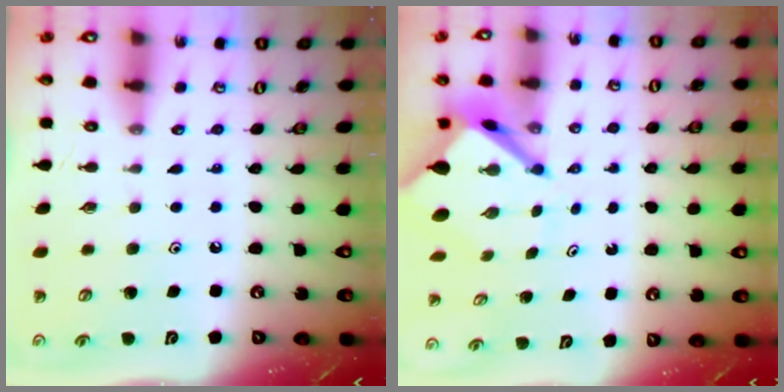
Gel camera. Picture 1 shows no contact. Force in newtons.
{"total": 5.2, "press": 5.1, "slide": 0.5}